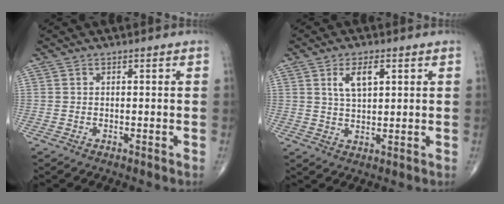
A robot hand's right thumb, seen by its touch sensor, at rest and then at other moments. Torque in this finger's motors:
{"motor_torque": [0.01, 0.02, 0.22, -0.01, 0.01]}